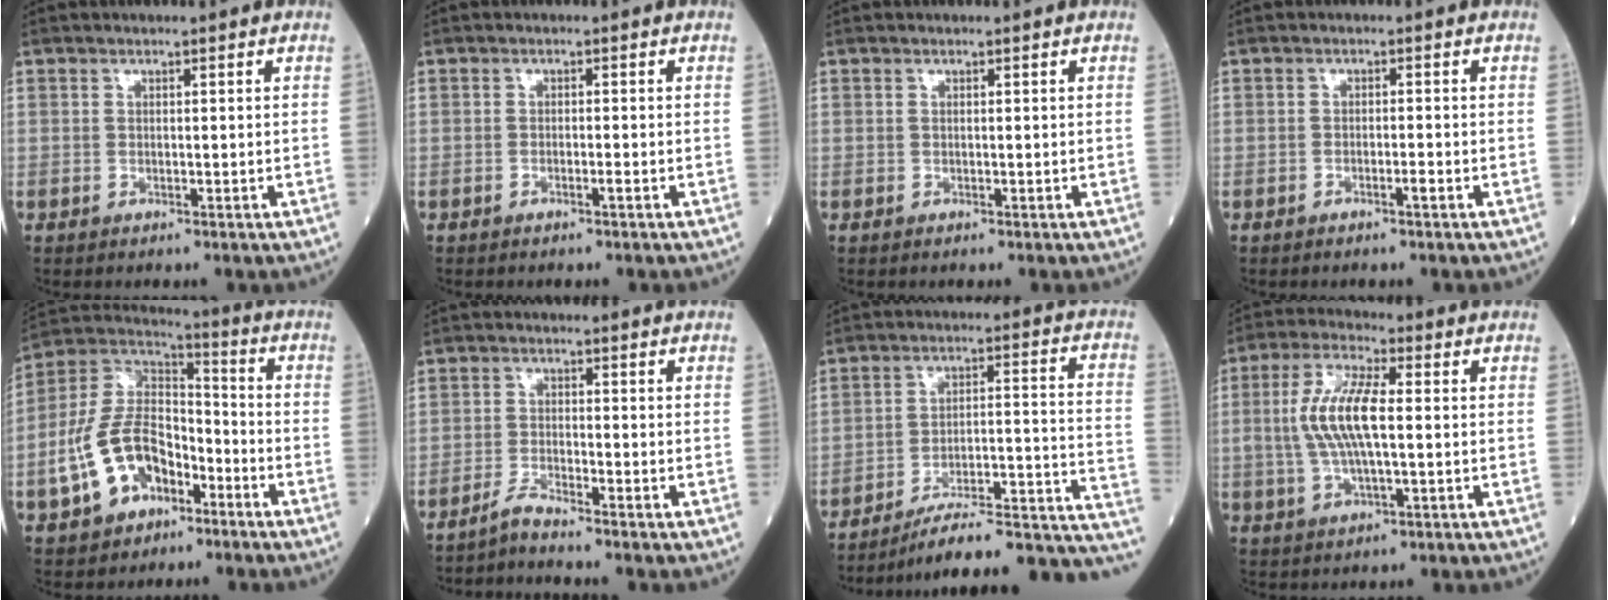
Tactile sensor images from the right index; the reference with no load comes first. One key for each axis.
{"total": 0.8, "fx": -0.6, "fy": -0.1, "fz": 0.5, "tx": -0.009, "ty": 0.001, "tz": -0.011}
{"total": 0.0}
{"total": 1.2, "fx": -0.9, "fy": 0.0, "fz": 0.8, "tx": -0.014, "ty": 0.002, "tz": -0.017}
{"total": 14.1, "fx": -6.0, "fy": 8.5, "fz": 9.6, "tx": -0.216, "ty": 0.024, "tz": -0.107}
{"total": 2.6, "fx": -2.5, "fy": -0.7, "fz": 0.4, "tx": -0.011, "ty": -0.010, "tz": -0.054}
{"total": 19.8, "fx": -15.8, "fy": 3.1, "fz": 11.6, "tx": -0.089, "ty": 0.043, "tz": -0.227}
{"total": 10.1, "fx": 0.4, "fy": 2.7, "fz": 9.7, "tx": -0.209, "ty": 0.010, "tz": 0.006}